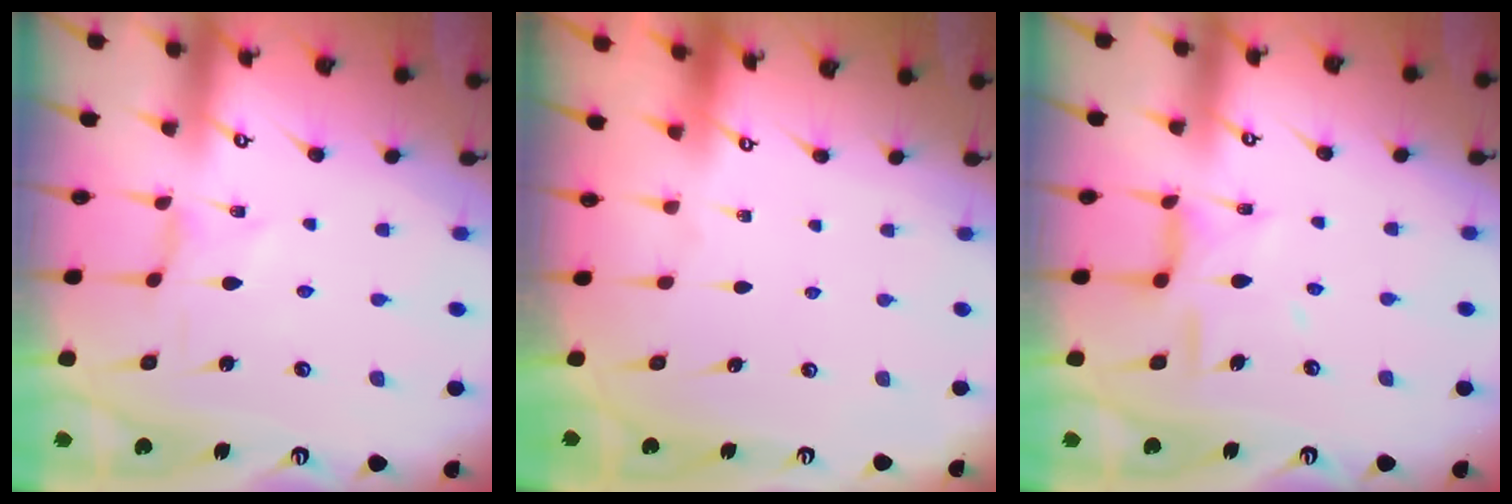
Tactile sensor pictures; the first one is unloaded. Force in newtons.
{"total": 0.0}
{"total": 11.1, "press": 11.1, "slide": 0.9}